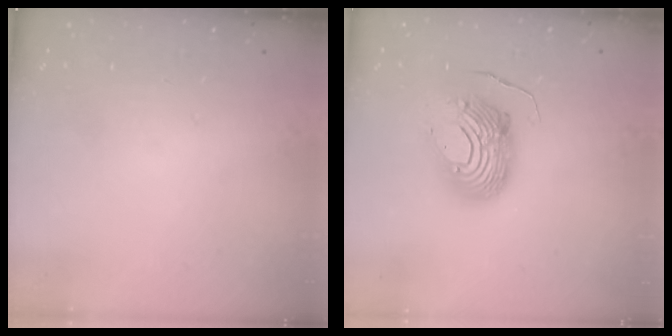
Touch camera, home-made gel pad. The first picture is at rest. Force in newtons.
{"total": 12.2, "press": 12.2, "slide": 1.2}